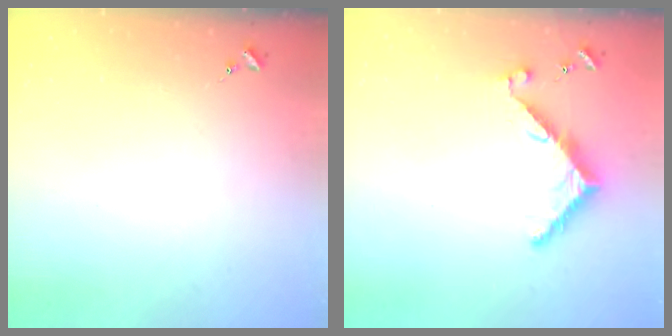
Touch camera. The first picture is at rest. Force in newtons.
{"total": 6.9, "press": 6.9, "slide": 0.5}